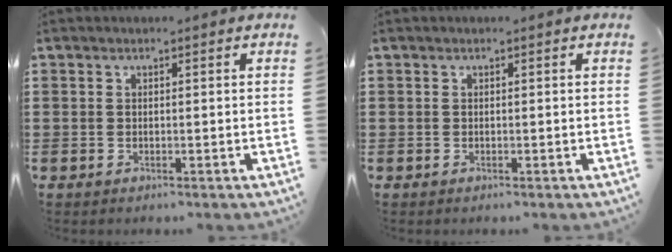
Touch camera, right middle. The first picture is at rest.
{"total": 0.0}